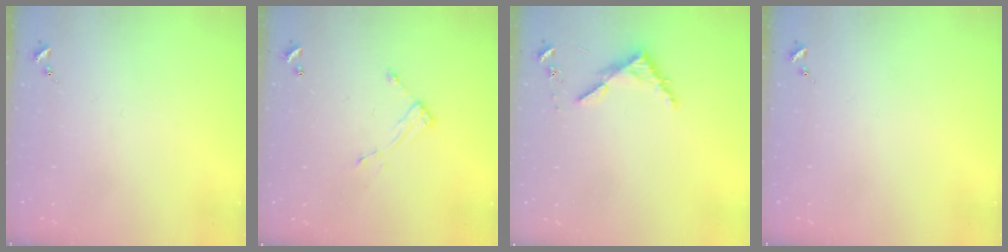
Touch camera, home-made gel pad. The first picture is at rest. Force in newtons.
{"total": 6.6, "press": 6.6, "slide": 0.2}
{"total": 4.0, "press": 4.0, "slide": 0.3}
{"total": 0.0}